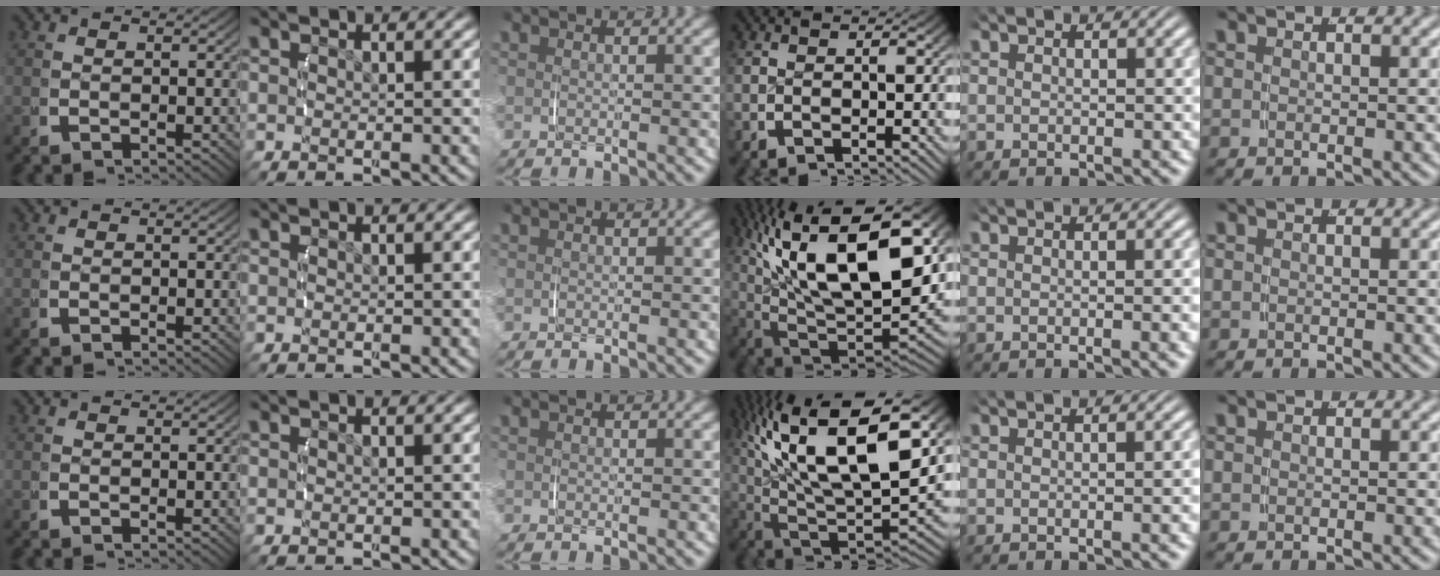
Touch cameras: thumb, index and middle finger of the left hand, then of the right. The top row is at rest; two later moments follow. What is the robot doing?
{"motion": "lift_and_place", "object": "string"}